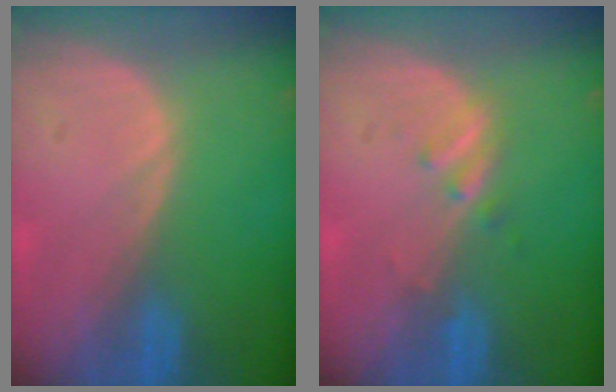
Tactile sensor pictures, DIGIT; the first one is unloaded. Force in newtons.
{"total": 1.9, "press": 1.9, "slide": 0.3}